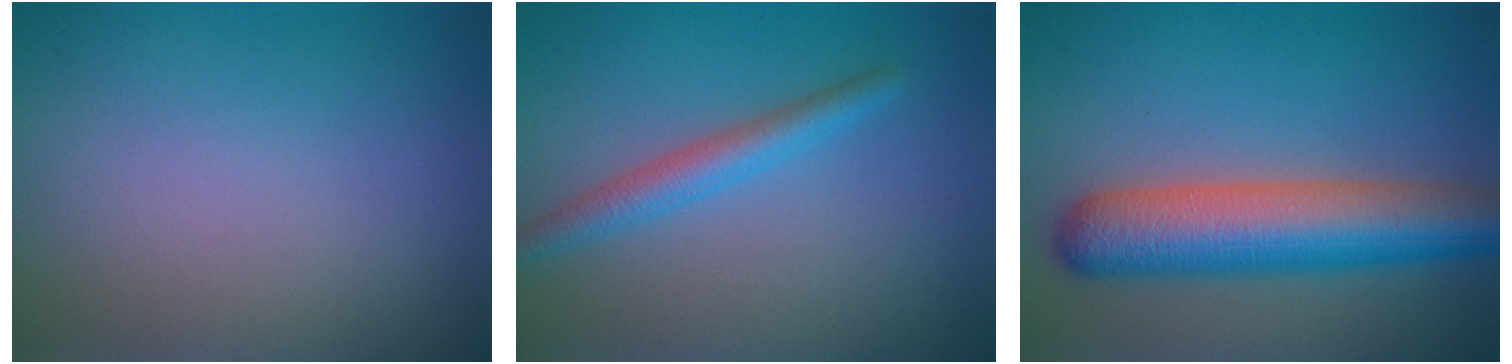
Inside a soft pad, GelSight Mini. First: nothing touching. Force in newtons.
{"total": 2.7, "press": 2.7, "slide": 0.1}
{"total": 8.9, "press": 8.8, "slide": 0.3}